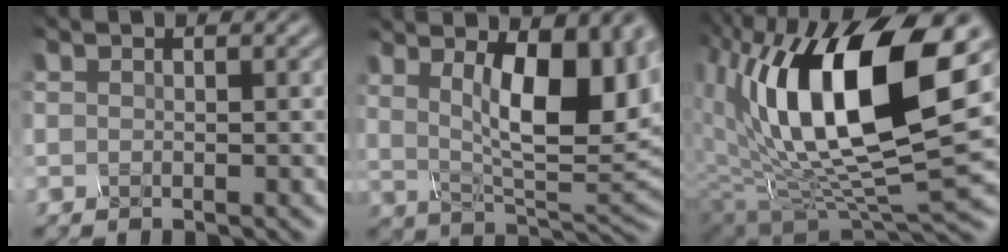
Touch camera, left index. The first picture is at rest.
{"total": 11.3, "force": [2.7, 4.1, 10.1], "torque": [-0.148, -0.002, 0.046]}
{"total": 15.4, "force": [3.5, 6.6, 13.4], "torque": [-0.233, 0.001, 0.056]}